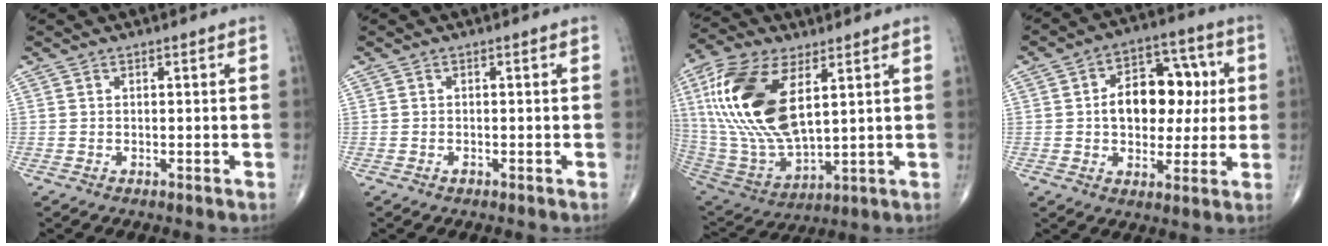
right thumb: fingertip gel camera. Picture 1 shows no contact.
{"total": 0.0}
{"total": 22.8, "force": [6.8, 10.9, 18.8], "torque": [-0.392, -0.028, 0.131]}
{"total": 14.6, "force": [1.3, 9.9, 10.7], "torque": [-0.110, 0.024, 0.018]}